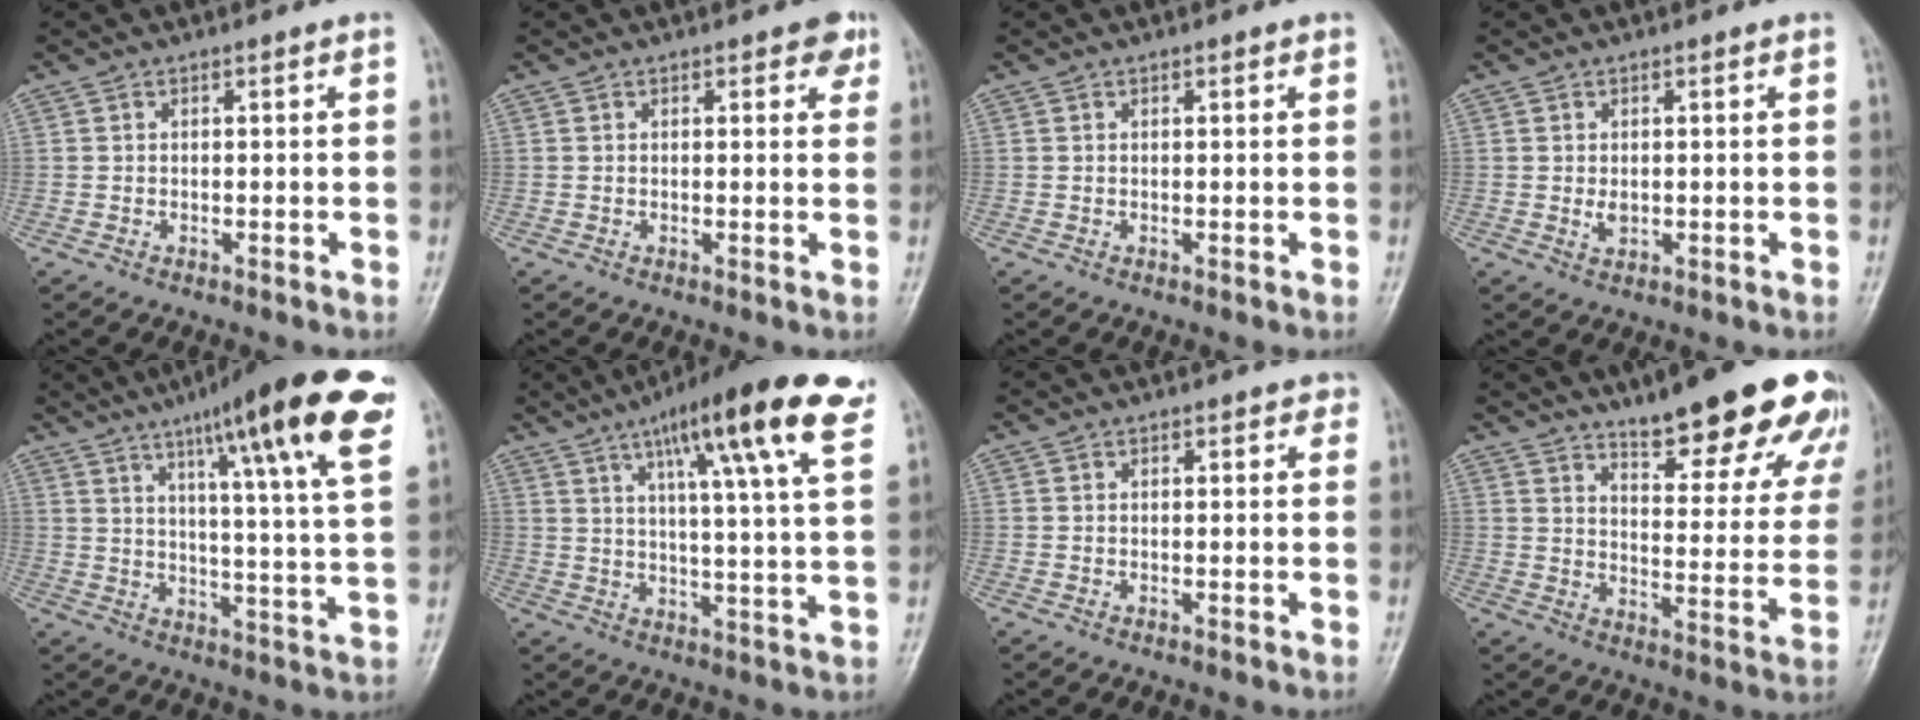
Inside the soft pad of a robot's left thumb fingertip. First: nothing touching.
{"total": 3.0, "force": [1.7, 1.6, 1.9], "torque": [0.000, -0.003, 0.014]}
{"total": 0.7, "force": [0.4, 0.4, 0.5], "torque": [-0.003, -0.001, 0.003]}
{"total": 1.8, "force": [0.1, 1.2, 1.3], "torque": [-0.017, -0.003, 0.004]}
{"total": 22.5, "force": [13.0, 2.7, 18.2], "torque": [-0.251, -0.036, 0.175]}
{"total": 19.6, "force": [10.5, 2.8, 16.4], "torque": [-0.230, -0.022, 0.148]}
{"total": 1.4, "force": [0.7, 0.9, 0.7], "torque": [0.006, 0.000, 0.003]}
{"total": 22.1, "force": [16.0, 6.1, 14.0], "torque": [-0.139, -0.079, 0.213]}